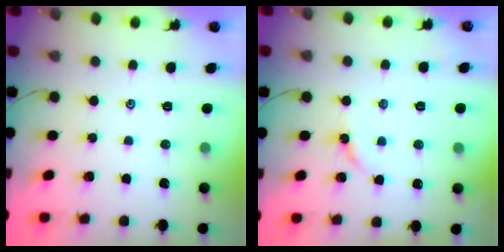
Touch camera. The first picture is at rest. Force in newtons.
{"total": 3.0, "press": 2.9, "slide": 0.5}